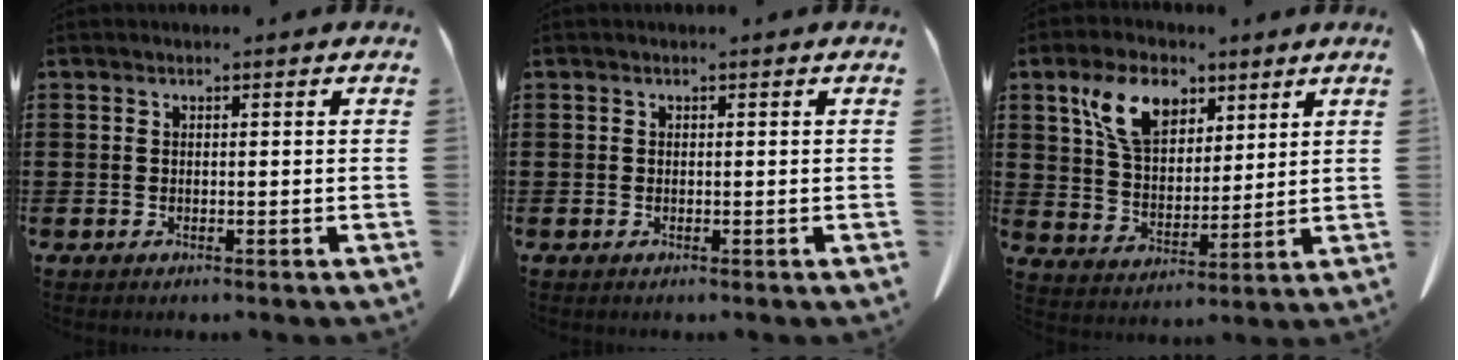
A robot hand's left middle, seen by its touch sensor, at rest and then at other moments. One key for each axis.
{"total": 0.0}
{"total": 9.7, "fx": 5.7, "fy": 5.7, "fz": 5.4, "tx": -0.121, "ty": 0.008, "tz": 0.107}